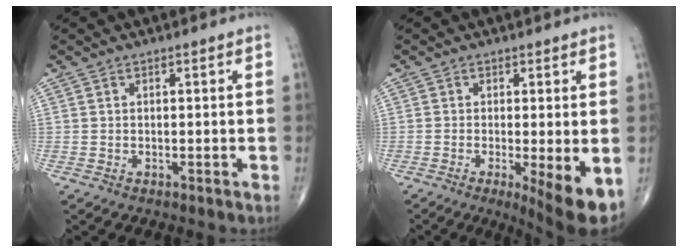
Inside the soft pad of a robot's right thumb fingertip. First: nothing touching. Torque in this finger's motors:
{"motor_torque": [-0.30, 0.38, 0.08, 0.01, 0.07]}